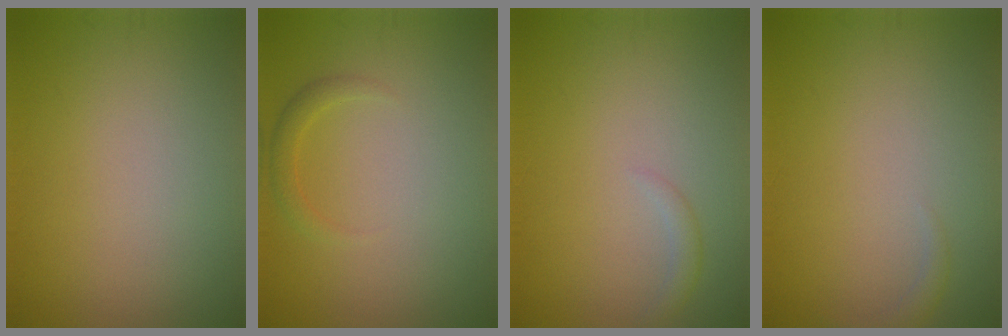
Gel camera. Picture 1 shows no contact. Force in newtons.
{"total": 1.3, "press": 1.3, "slide": 0.1}
{"total": 1.0, "press": 1.0, "slide": 0.0}
{"total": 0.9, "press": 0.9, "slide": 0.1}